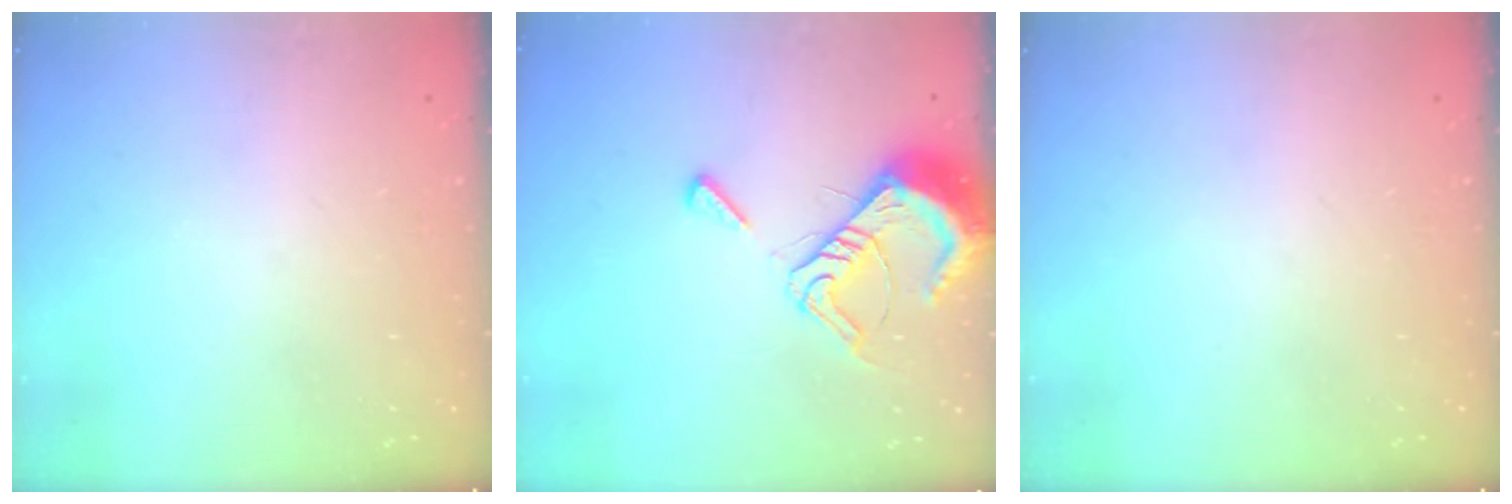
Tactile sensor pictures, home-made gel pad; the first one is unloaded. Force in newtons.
{"total": 11.5, "press": 11.4, "slide": 1.2}
{"total": 0.0}